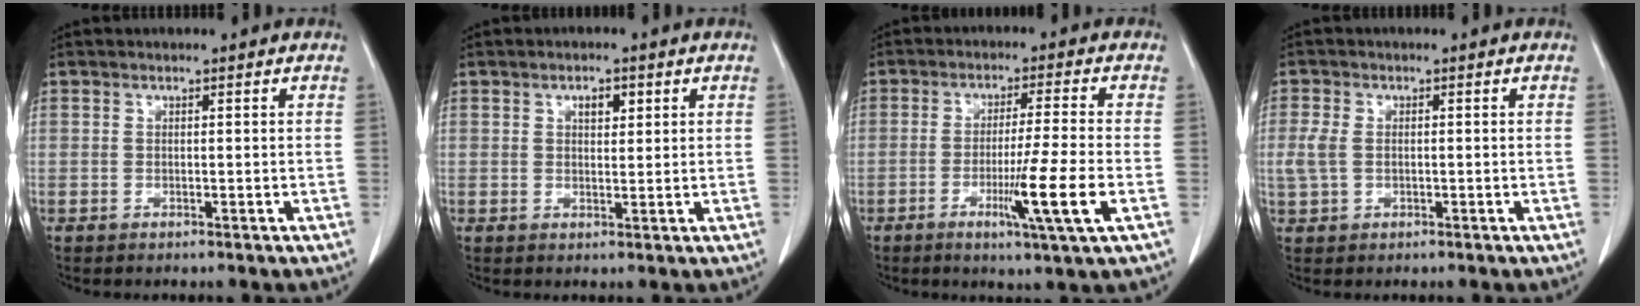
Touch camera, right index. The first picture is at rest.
{"total": 2.6, "force": [1.2, 1.2, 1.9], "torque": [-0.030, 0.000, 0.020]}
{"total": 9.3, "force": [-3.0, -1.3, 8.7], "torque": [-0.147, -0.026, -0.053]}
{"total": 4.4, "force": [-0.5, 2.5, 3.5], "torque": [-0.113, 0.011, -0.011]}